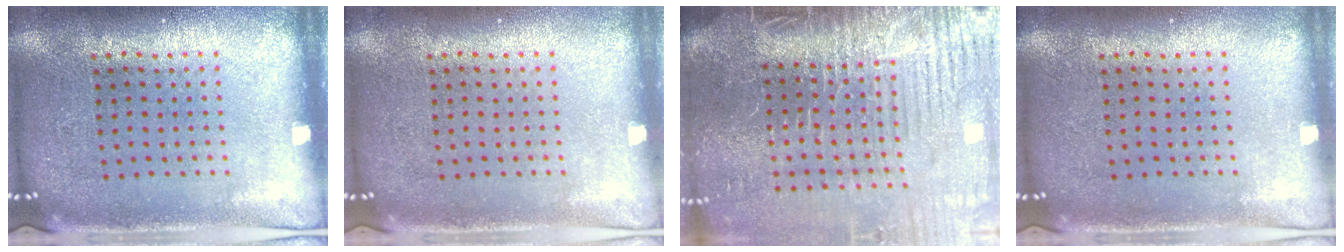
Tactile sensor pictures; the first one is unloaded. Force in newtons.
{"total": 0.0}
{"total": 4.6, "press": 4.1, "slide": 2.2}
{"total": 0.0}